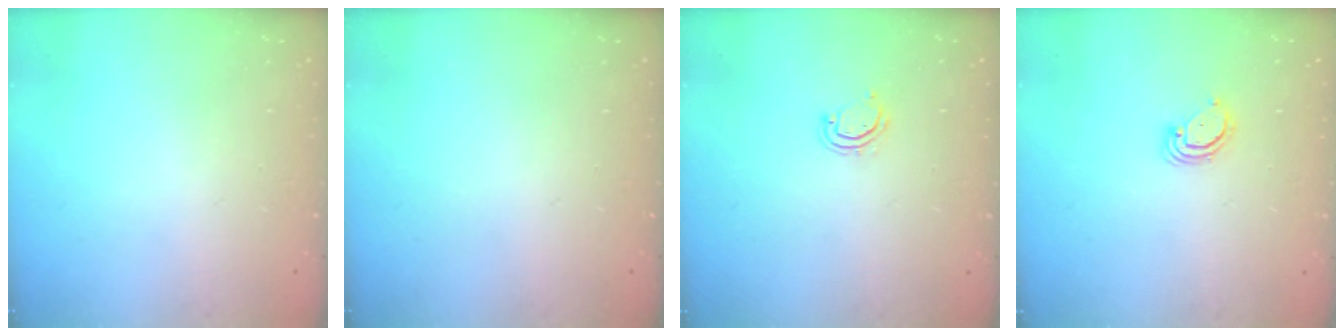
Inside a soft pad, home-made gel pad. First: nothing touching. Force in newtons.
{"total": 0.0}
{"total": 3.7, "press": 3.7, "slide": 0.3}
{"total": 2.8, "press": 2.8, "slide": 0.3}